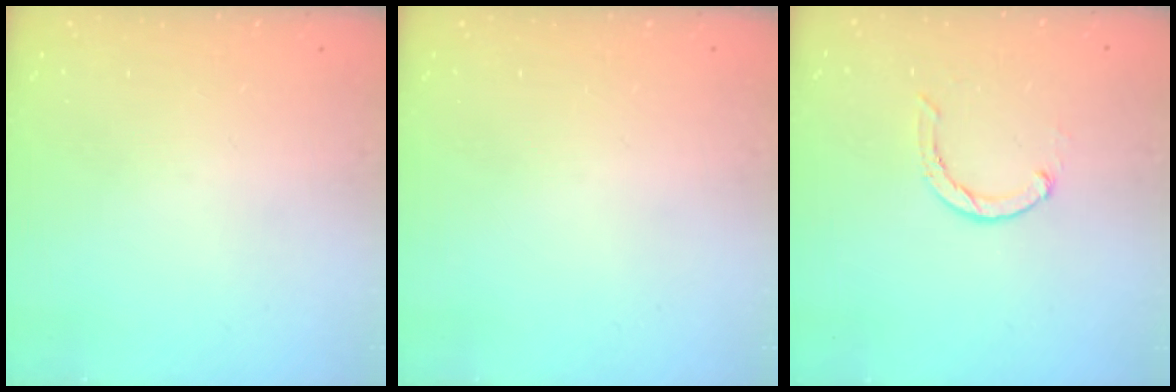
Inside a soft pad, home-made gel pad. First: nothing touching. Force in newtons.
{"total": 0.0}
{"total": 1.7, "press": 1.6, "slide": 0.3}